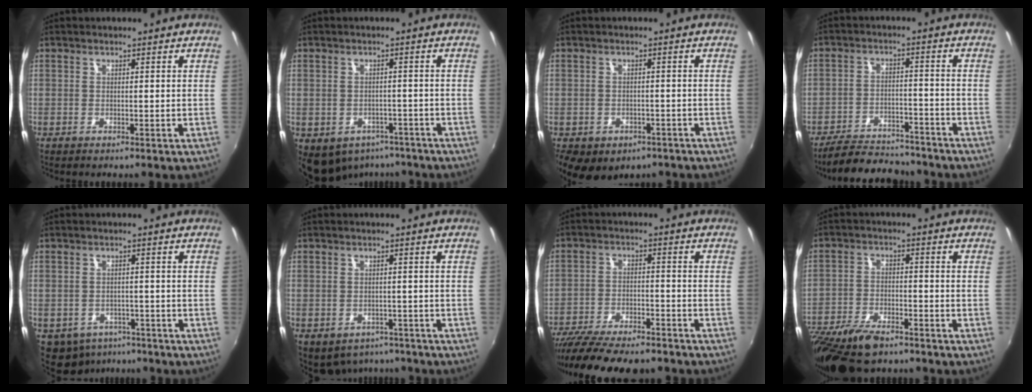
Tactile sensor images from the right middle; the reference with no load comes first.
{"total": 10.8, "force": [-7.0, 7.1, 4.1], "torque": [-0.098, -0.016, -0.081]}
{"total": 10.7, "force": [-5.7, 7.2, 5.4], "torque": [-0.130, -0.030, -0.068]}
{"total": 13.1, "force": [-11.6, 4.1, 4.5], "torque": [-0.111, 0.001, -0.170]}
{"total": 9.4, "force": [-5.4, 6.8, 3.5], "torque": [-0.094, -0.015, -0.064]}
{"total": 9.7, "force": [-6.4, 6.3, 3.7], "torque": [-0.089, -0.021, -0.075]}
{"total": 17.0, "force": [-14.5, 4.2, 8.0], "torque": [-0.162, -0.036, -0.226]}
{"total": 14.7, "force": [-11.2, 5.7, 7.6], "torque": [-0.182, -0.034, -0.203]}